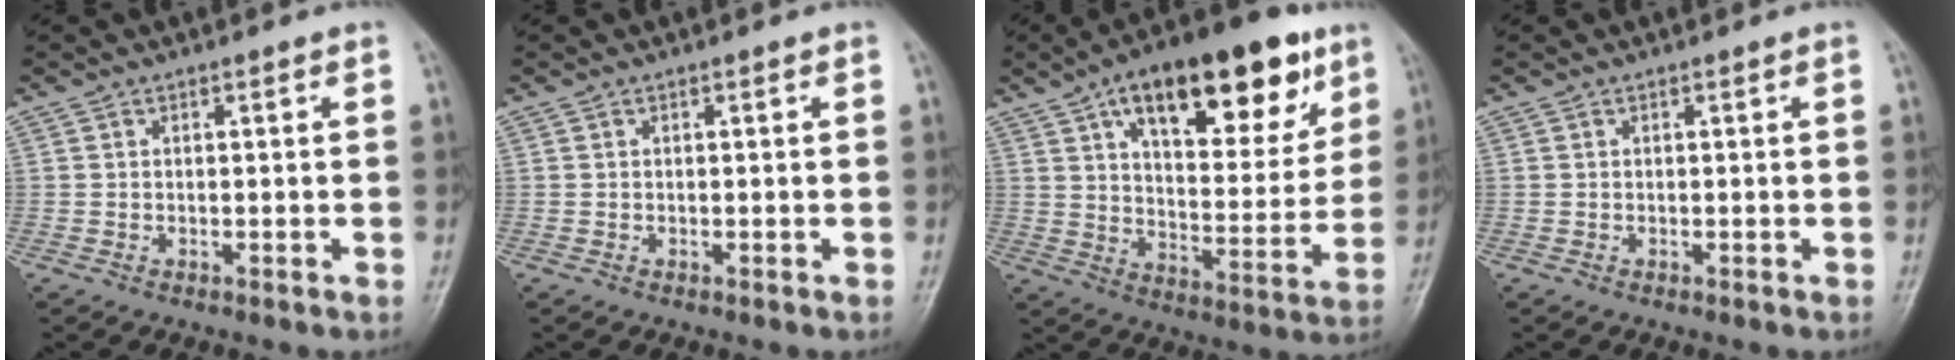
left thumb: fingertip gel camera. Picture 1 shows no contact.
{"total": 0.0}
{"total": 24.9, "force": [13.2, 11.1, 18.0], "torque": [-0.227, -0.024, 0.202]}
{"total": 0.0}